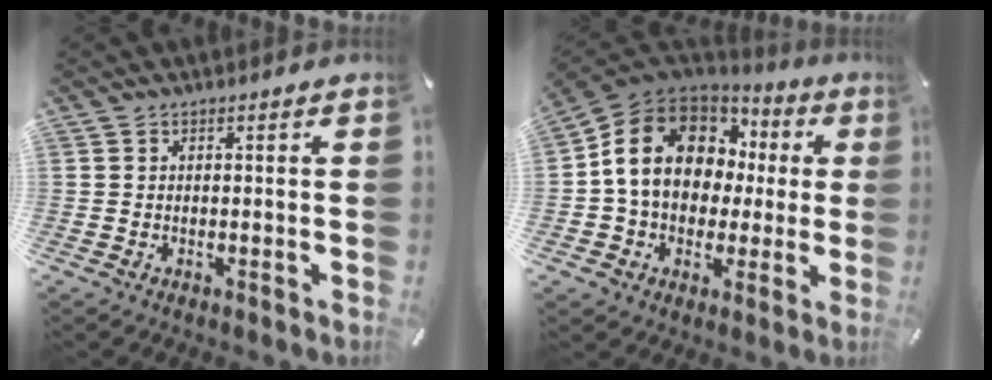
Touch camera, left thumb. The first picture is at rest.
{"total": 15.9, "force": [2.7, 12.9, 8.9], "torque": [-0.187, -0.005, 0.054]}